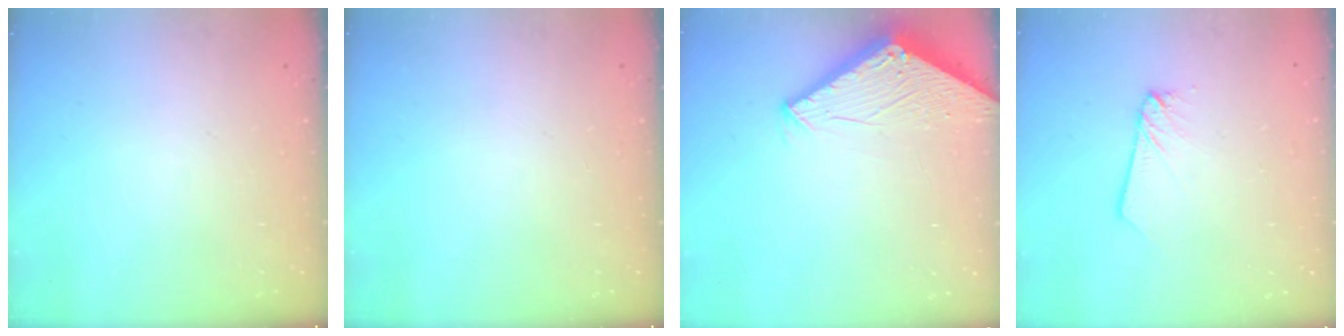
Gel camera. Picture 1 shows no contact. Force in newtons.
{"total": 0.0}
{"total": 3.0, "press": 3.0, "slide": 0.2}
{"total": 1.5, "press": 1.4, "slide": 0.1}